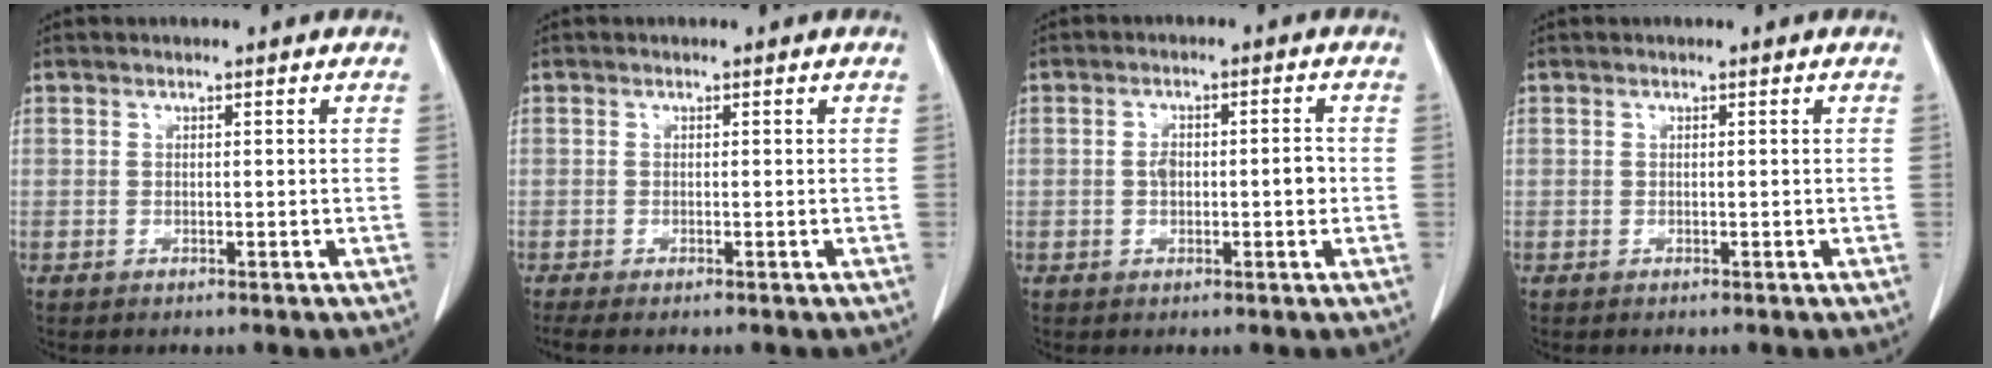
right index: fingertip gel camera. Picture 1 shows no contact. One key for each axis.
{"total": 1.0, "fx": -0.8, "fy": 0.1, "fz": 0.7, "tx": -0.018, "ty": -0.006, "tz": -0.016}
{"total": 4.1, "fx": -0.3, "fy": 1.8, "fz": 3.7, "tx": -0.062, "ty": 0.008, "tz": -0.003}
{"total": 0.0}